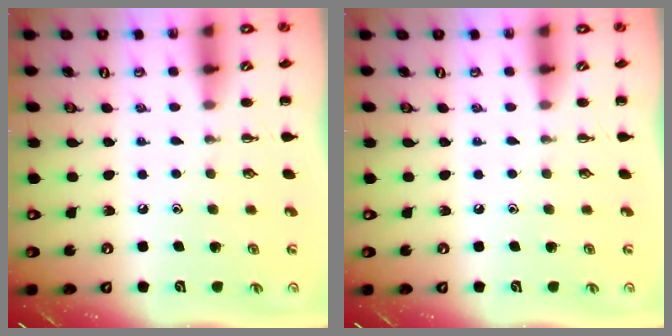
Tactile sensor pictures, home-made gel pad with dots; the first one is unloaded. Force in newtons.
{"total": 0.0}